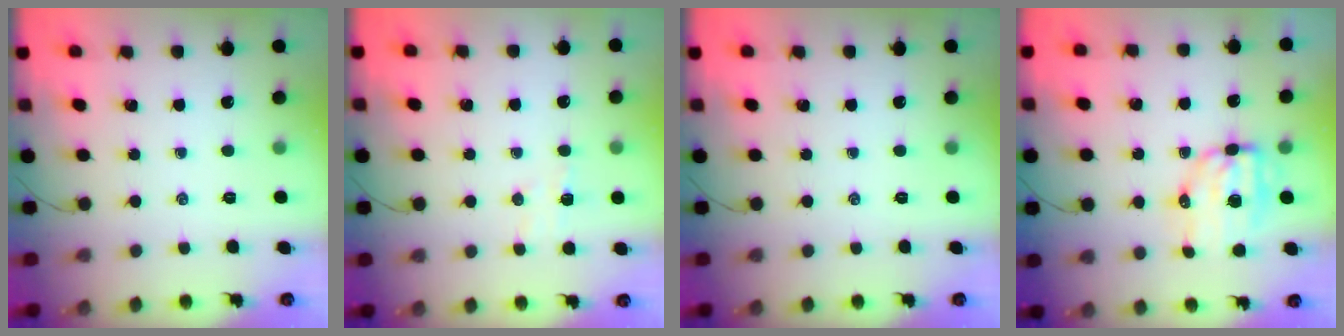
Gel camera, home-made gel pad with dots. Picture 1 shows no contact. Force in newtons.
{"total": 5.7, "press": 5.7, "slide": 0.9}
{"total": 0.0}
{"total": 8.6, "press": 8.5, "slide": 1.8}